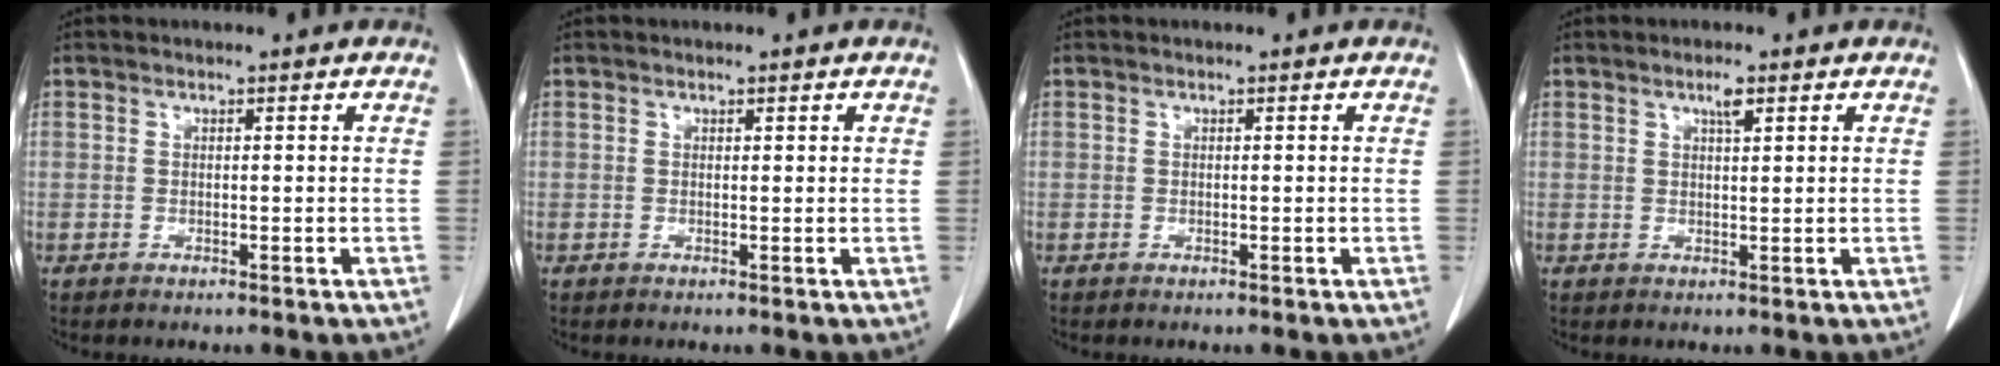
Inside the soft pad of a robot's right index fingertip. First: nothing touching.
{"total": 0.0}
{"total": 0.0}
{"total": 1.9, "force": [1.1, 0.3, 1.5], "torque": [-0.029, 0.001, 0.019]}